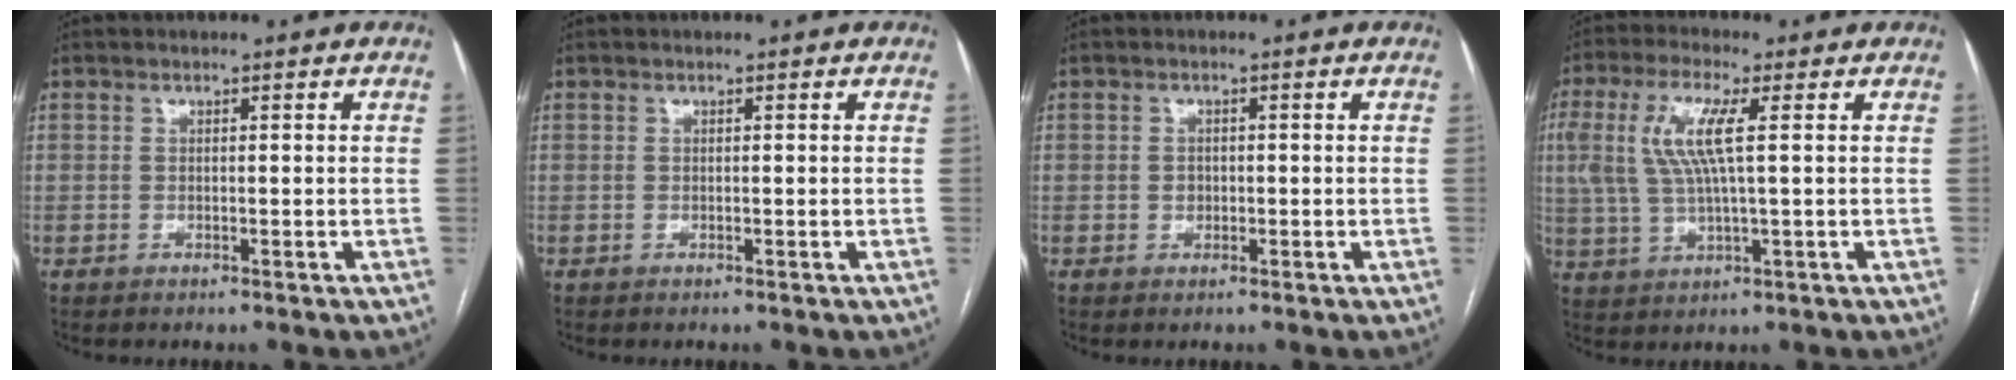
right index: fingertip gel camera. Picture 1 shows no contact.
{"total": 0.0}
{"total": 1.2, "force": [-0.2, 1.1, 0.5], "torque": [-0.008, 0.003, -0.002]}
{"total": 9.2, "force": [2.0, 1.8, 8.8], "torque": [-0.204, 0.013, 0.042]}